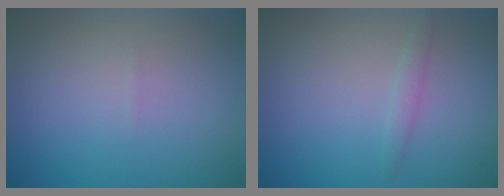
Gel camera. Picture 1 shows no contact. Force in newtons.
{"total": 0.9, "press": 0.9, "slide": 0.1}